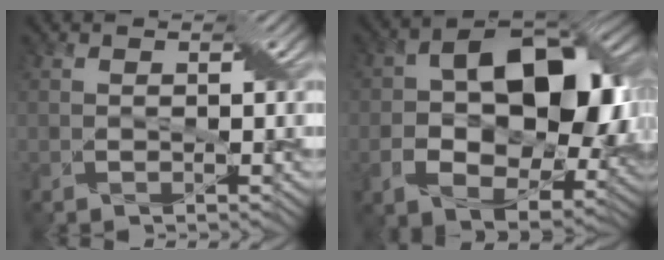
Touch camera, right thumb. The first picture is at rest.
{"total": 14.8, "force": [0.2, 9.6, 11.3], "torque": [-0.167, -0.006, 0.002]}